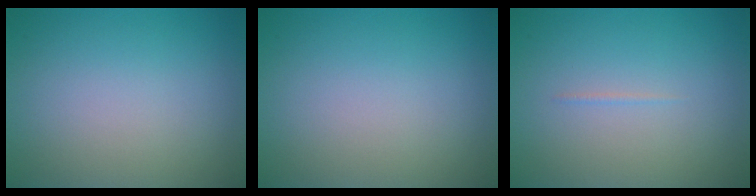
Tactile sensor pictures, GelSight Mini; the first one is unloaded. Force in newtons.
{"total": 0.0}
{"total": 0.7, "press": 0.7, "slide": 0.2}